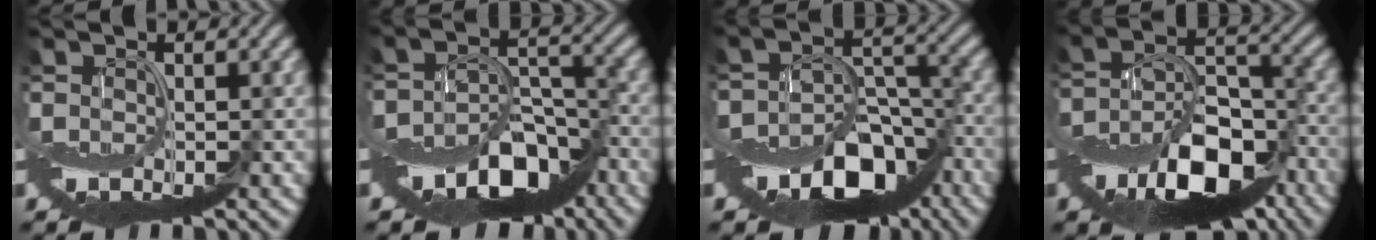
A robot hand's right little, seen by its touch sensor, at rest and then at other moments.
{"total": 8.7, "force": [-6.1, 3.9, 4.8], "torque": [-0.067, -0.003, -0.106]}
{"total": 10.1, "force": [-7.1, 4.9, 5.3], "torque": [-0.077, 0.004, -0.115]}
{"total": 10.9, "force": [-6.0, 5.4, 7.3], "torque": [-0.124, -0.004, -0.102]}